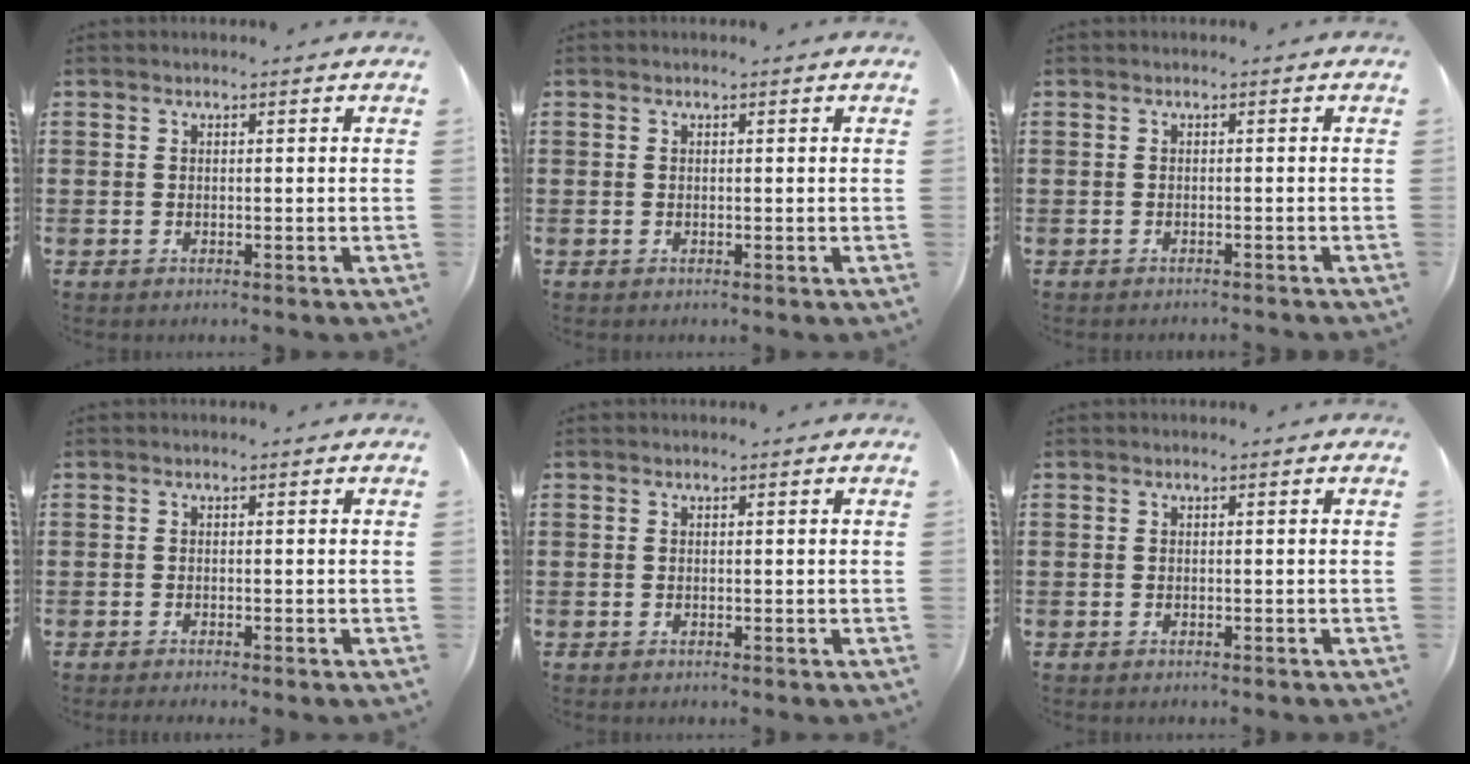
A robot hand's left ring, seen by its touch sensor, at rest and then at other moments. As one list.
[{"total": 0.0}, {"total": 0.7, "force": [-0.6, -0.1, 0.1], "torque": [-0.005, -0.002, -0.013]}, {"total": 0.7, "force": [-0.6, -0.1, 0.3], "torque": [-0.005, -0.002, -0.011]}, {"total": 0.0}, {"total": 0.0}]